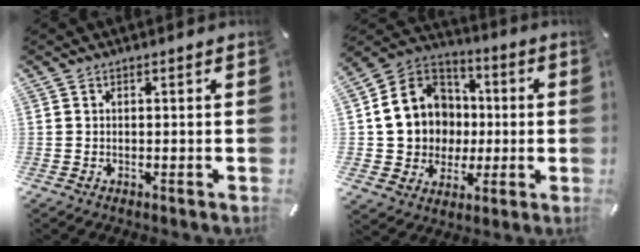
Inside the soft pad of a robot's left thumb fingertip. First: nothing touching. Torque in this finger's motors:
{"motor_torque": [2.45, 2.56, 1.11, 0.63, 0.30]}